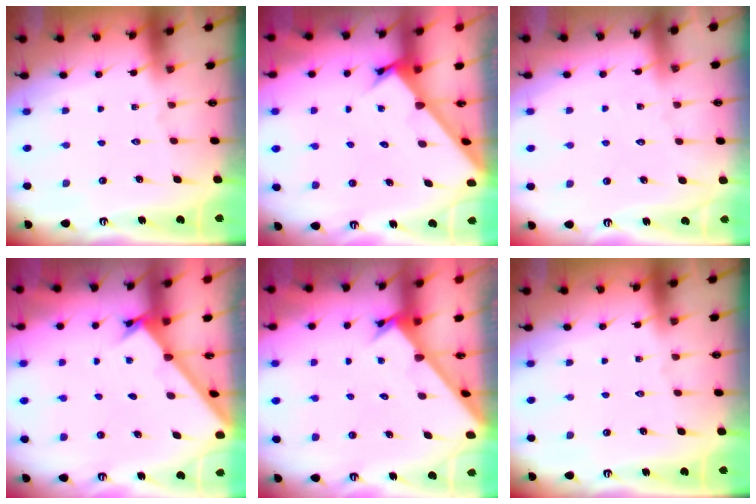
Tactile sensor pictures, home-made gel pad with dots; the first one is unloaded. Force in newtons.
{"total": 2.4, "press": 2.4, "slide": 0.2}
{"total": 5.2, "press": 5.1, "slide": 0.5}
{"total": 1.6, "press": 1.6, "slide": 0.2}
{"total": 2.5, "press": 2.5, "slide": 0.2}
{"total": 0.0}